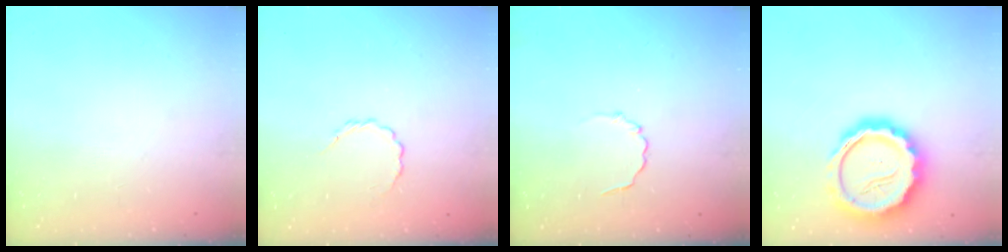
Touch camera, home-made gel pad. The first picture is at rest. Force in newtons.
{"total": 3.0, "press": 2.8, "slide": 1.0}
{"total": 2.3, "press": 2.1, "slide": 0.9}
{"total": 19.7, "press": 19.4, "slide": 3.8}